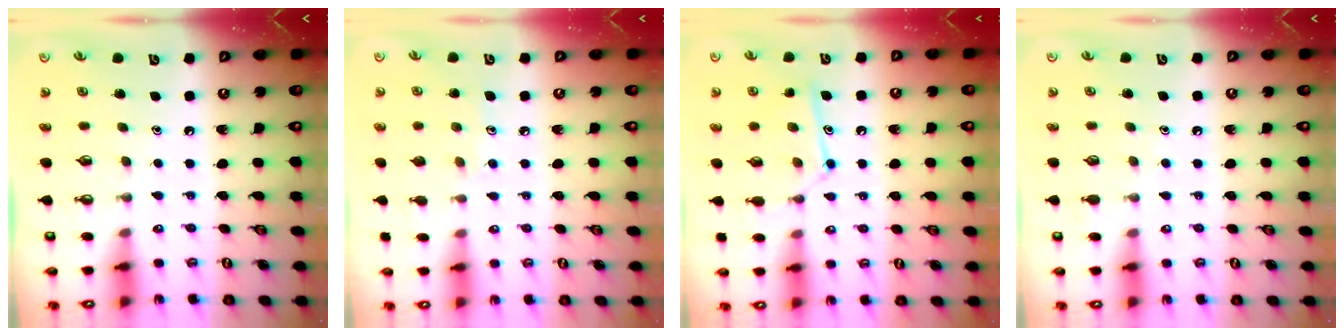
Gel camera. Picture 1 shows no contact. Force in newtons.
{"total": 7.4, "press": 7.4, "slide": 0.4}
{"total": 11.0, "press": 11.0, "slide": 0.2}
{"total": 4.6, "press": 4.6, "slide": 0.5}